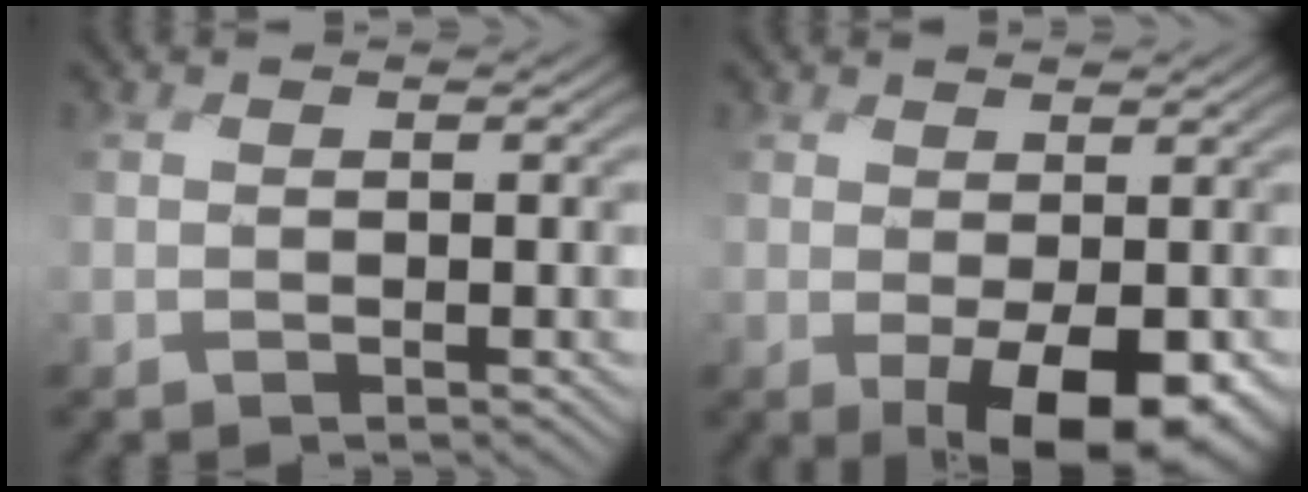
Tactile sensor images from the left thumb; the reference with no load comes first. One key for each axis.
{"total": 6.3, "fx": -1.6, "fy": 2.8, "fz": 5.3, "tx": -0.096, "ty": -0.023, "tz": -0.016}